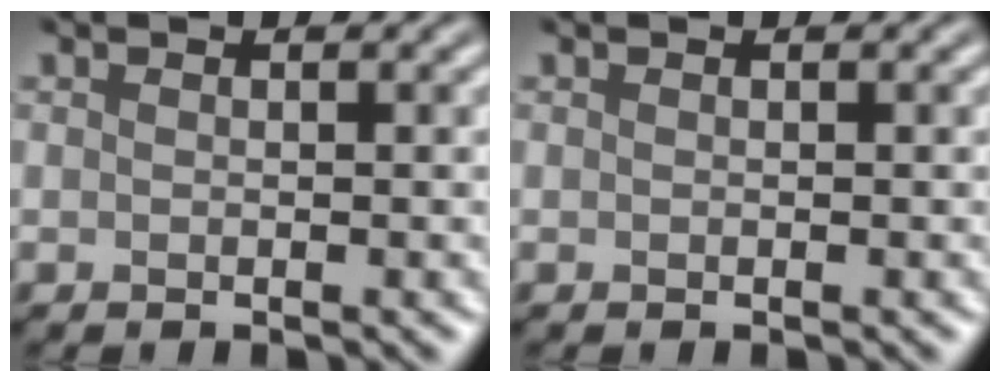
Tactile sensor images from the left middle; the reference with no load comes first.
{"total": 0.0}